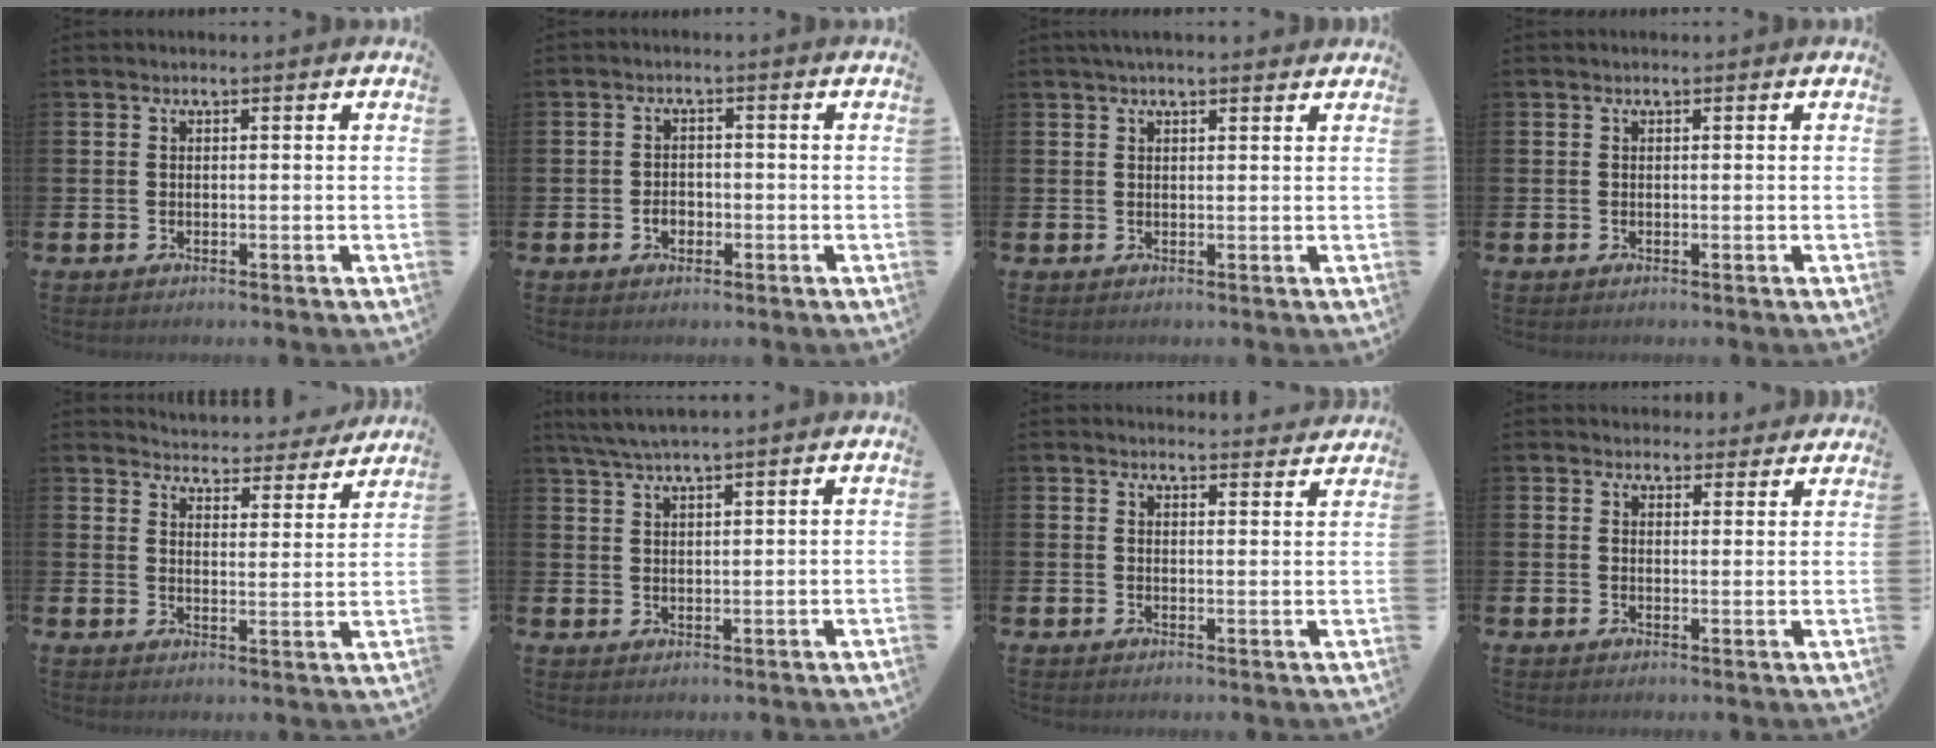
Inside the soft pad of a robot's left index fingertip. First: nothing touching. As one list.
[{"total": 2.1, "force": [-0.8, 1.6, 1.1], "torque": [-0.013, 0.000, -0.020]}, {"total": 2.0, "force": [1.8, 0.3, 0.9], "torque": [-0.011, -0.001, 0.029]}, {"total": 0.0}, {"total": 4.4, "force": [4.3, 0.7, -0.1], "torque": [-0.009, -0.042, 0.070]}, {"total": 3.5, "force": [3.2, 0.0, 1.4], "torque": [-0.041, -0.003, 0.060]}, {"total": 2.6, "force": [2.6, 0.4, -0.1], "torque": [0.005, -0.018, 0.045]}, {"total": 3.3, "force": [3.1, 1.2, -0.1], "torque": [0.007, -0.015, 0.055]}]